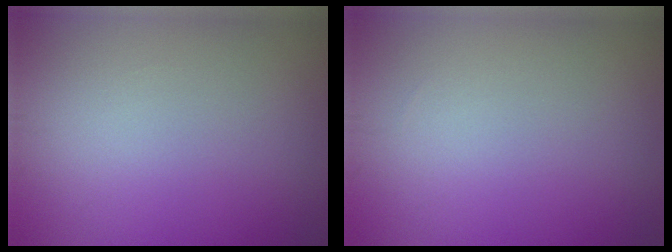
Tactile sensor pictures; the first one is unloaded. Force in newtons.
{"total": 0.0}